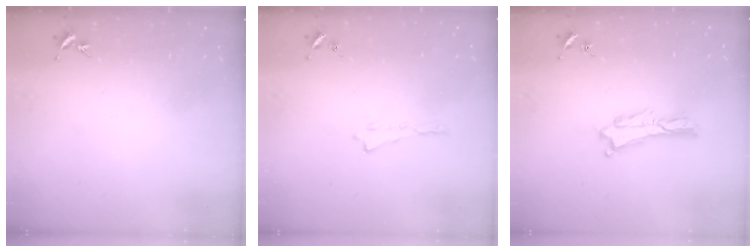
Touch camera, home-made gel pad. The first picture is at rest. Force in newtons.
{"total": 0.0}
{"total": 0.6, "press": 0.5, "slide": 0.2}